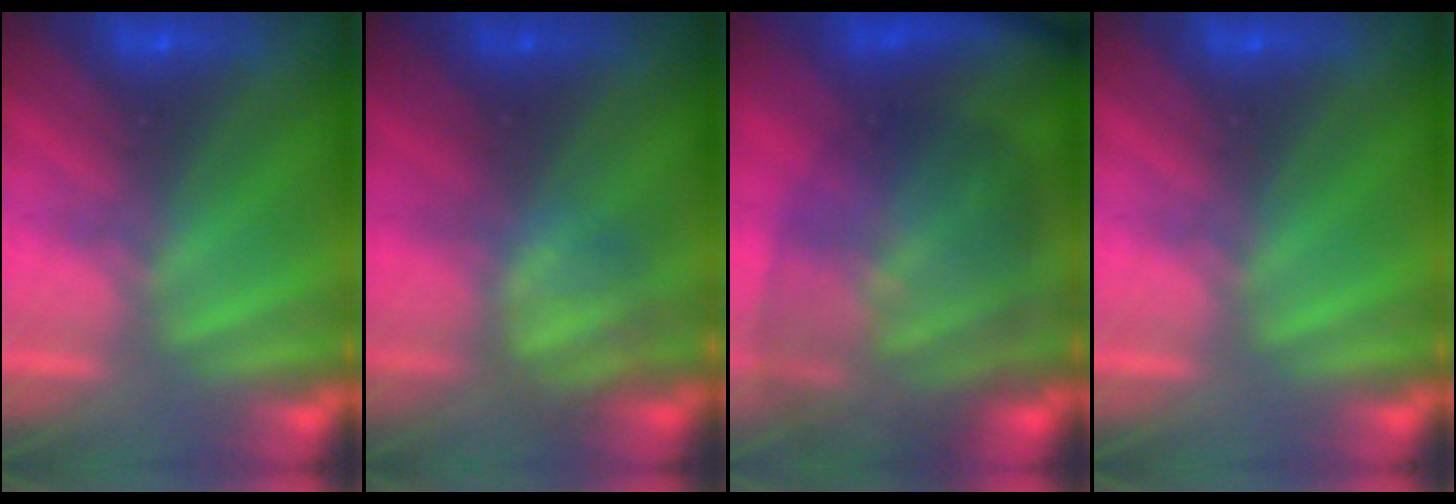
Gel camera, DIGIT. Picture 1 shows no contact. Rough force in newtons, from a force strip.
{"total": 2.4}
{"total": 7.9}
{"total": 0.0}